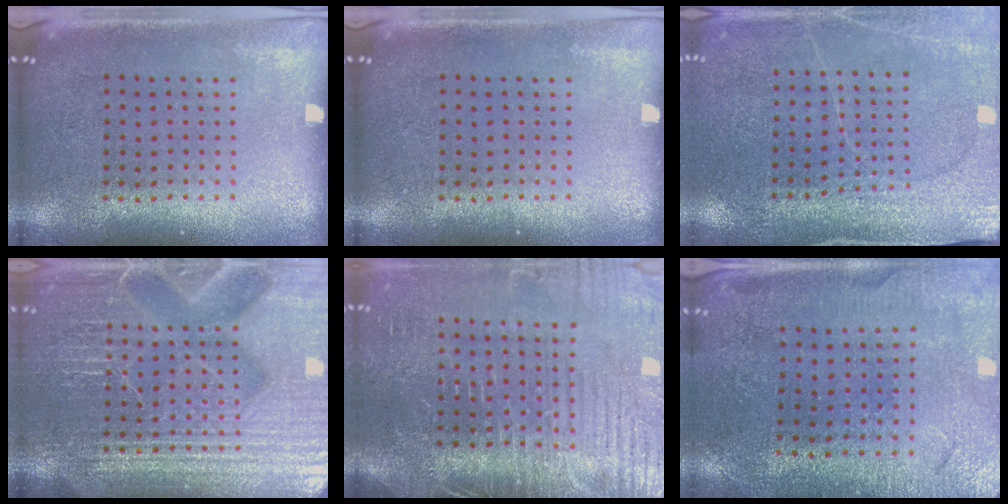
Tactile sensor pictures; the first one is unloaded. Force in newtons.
{"total": 0.0}
{"total": 2.9, "press": 2.9, "slide": 0.2}
{"total": 7.6, "press": 7.5, "slide": 1.1}
{"total": 4.2, "press": 3.9, "slide": 1.5}
{"total": 0.7, "press": 0.7, "slide": 0.1}